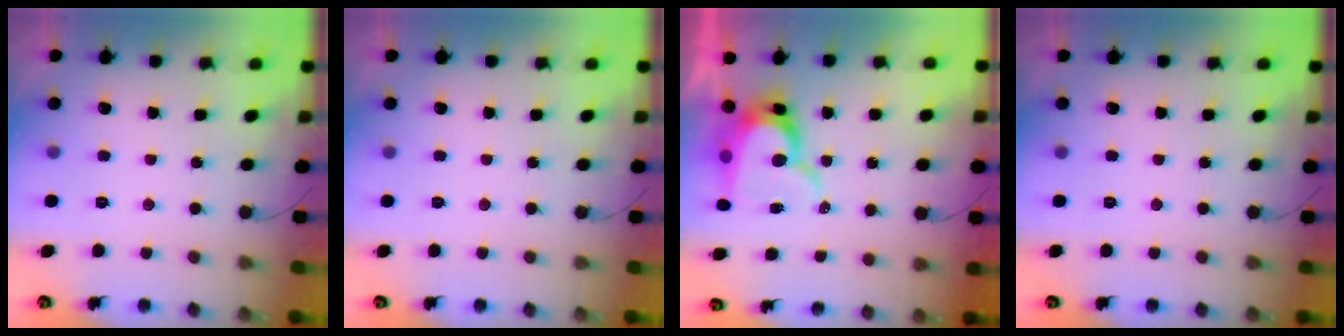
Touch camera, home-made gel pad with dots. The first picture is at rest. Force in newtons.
{"total": 0.0}
{"total": 11.4, "press": 11.3, "slide": 1.1}
{"total": 0.0}